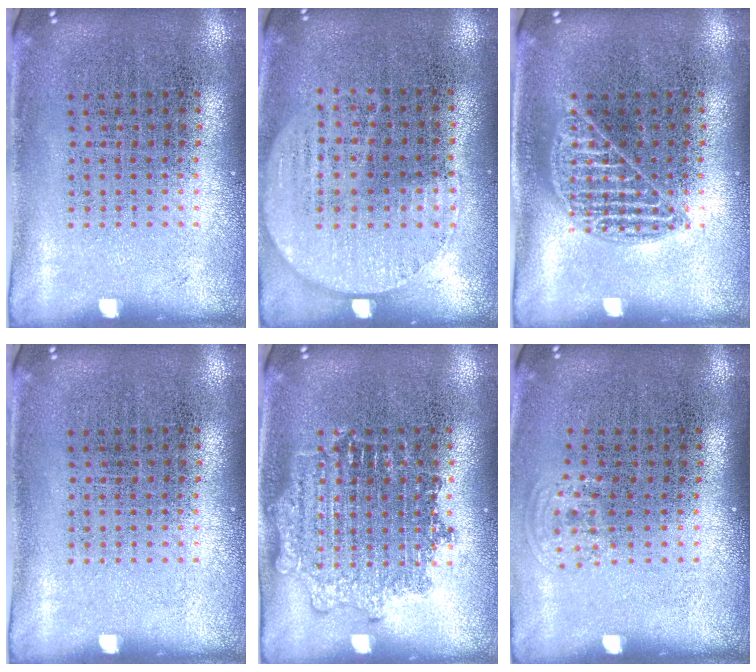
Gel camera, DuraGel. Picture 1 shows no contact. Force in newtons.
{"total": 0.7, "press": 0.4, "slide": 0.5}
{"total": 1.7, "press": 1.7, "slide": 0.1}
{"total": 0.0}
{"total": 2.4, "press": 2.4, "slide": 0.3}
{"total": 0.8, "press": 0.6, "slide": 0.4}